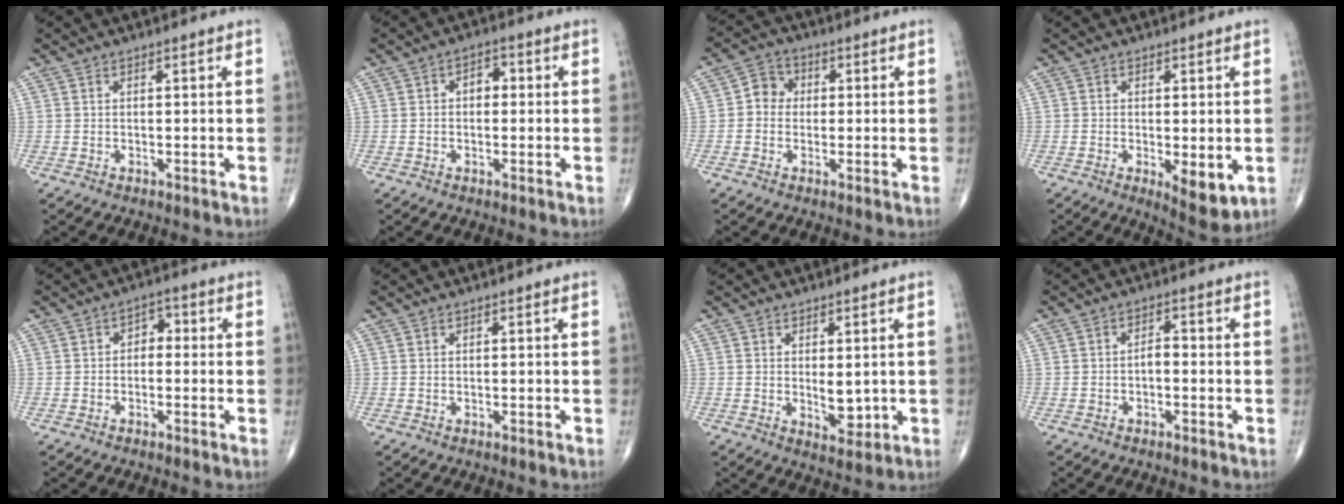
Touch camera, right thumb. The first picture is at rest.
{"total": 3.3, "force": [0.2, 2.2, 2.4], "torque": [-0.022, 0.014, -0.004]}
{"total": 4.7, "force": [0.0, 4.2, 2.1], "torque": [-0.013, 0.013, -0.012]}
{"total": 6.3, "force": [-1.3, 2.4, 5.7], "torque": [-0.079, -0.019, -0.014]}
{"total": 3.0, "force": [-0.4, 2.1, 2.0], "torque": [-0.009, 0.018, -0.019]}
{"total": 0.0}
{"total": 4.2, "force": [0.2, 2.2, 3.6], "torque": [-0.043, -0.013, 0.012]}
{"total": 2.2, "force": [-0.7, 1.2, 1.7], "torque": [-0.020, 0.014, -0.015]}